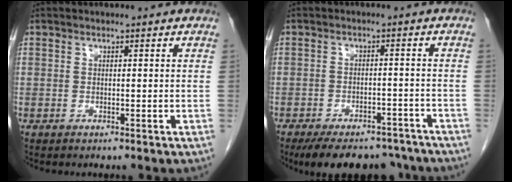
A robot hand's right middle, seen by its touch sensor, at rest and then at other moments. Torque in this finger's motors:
{"motor_torque": [1.15, -0.99, 0.48, 0.11]}